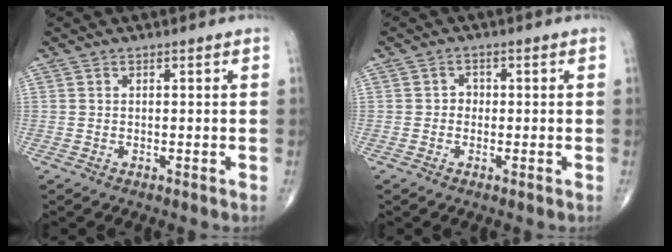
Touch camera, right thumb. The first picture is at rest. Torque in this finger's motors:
{"motor_torque": [-0.11, 0.04, 0.24, 0.16, -0.01]}